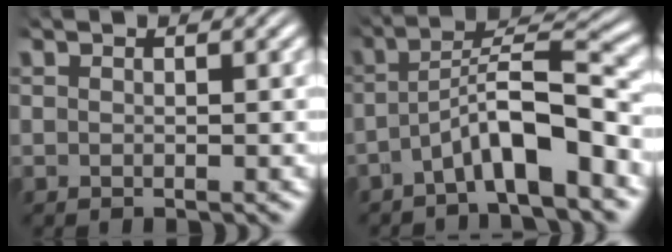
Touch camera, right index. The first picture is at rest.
{"total": 4.9, "force": [-2.0, 1.2, 4.3], "torque": [-0.072, 0.002, -0.036]}